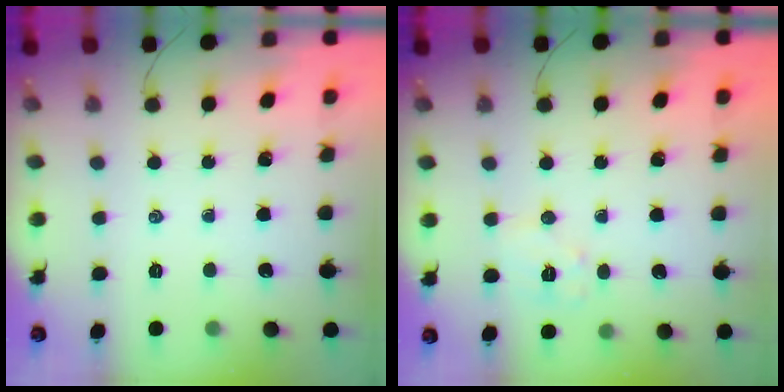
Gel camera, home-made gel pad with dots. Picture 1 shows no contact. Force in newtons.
{"total": 6.5, "press": 6.5, "slide": 0.7}